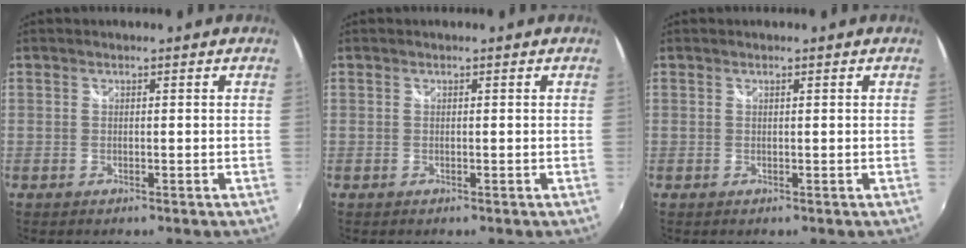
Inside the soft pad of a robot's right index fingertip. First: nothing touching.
{"total": 0.0}
{"total": 0.0}